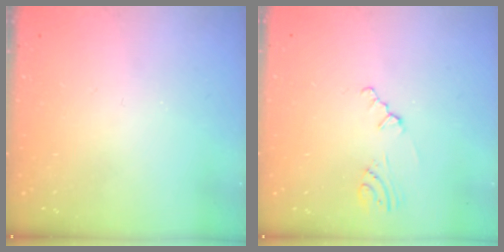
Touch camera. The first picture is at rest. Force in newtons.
{"total": 1.0, "press": 0.9, "slide": 0.4}